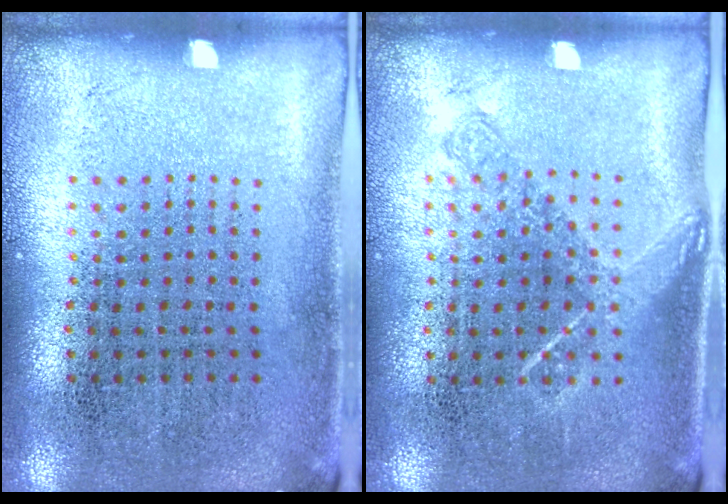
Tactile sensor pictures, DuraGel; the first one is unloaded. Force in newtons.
{"total": 1.2, "press": 1.0, "slide": 0.6}